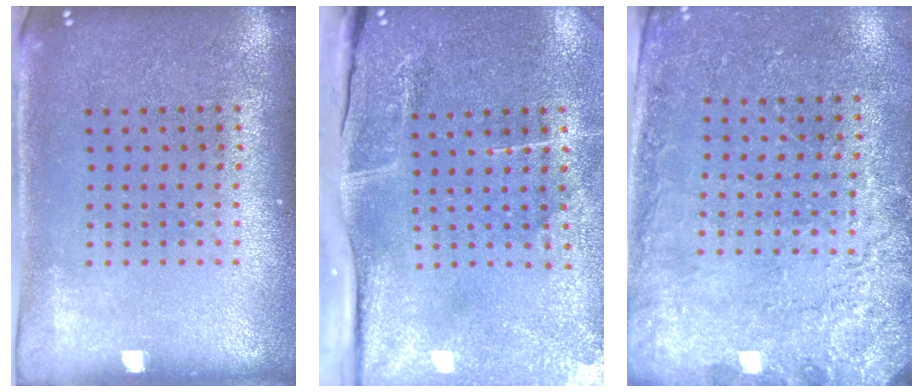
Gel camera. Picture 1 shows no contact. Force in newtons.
{"total": 4.9, "press": 3.9, "slide": 3.0}
{"total": 2.6, "press": 2.3, "slide": 1.1}